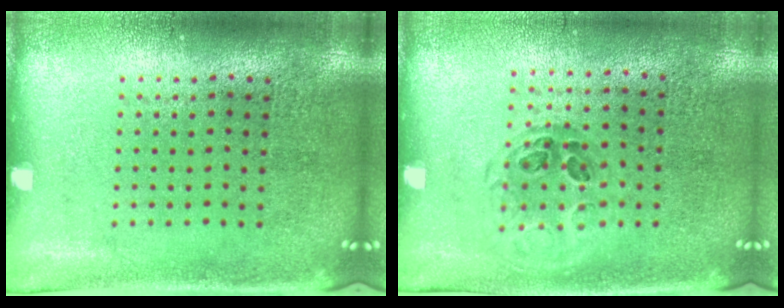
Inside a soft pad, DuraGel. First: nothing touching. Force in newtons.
{"total": 1.0, "press": 0.8, "slide": 0.6}